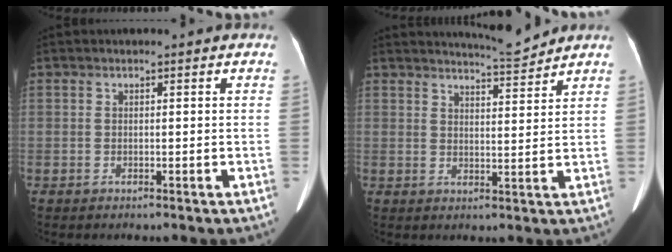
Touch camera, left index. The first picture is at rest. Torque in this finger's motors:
{"motor_torque": [-0.85, -0.82, -0.45, 0.00]}